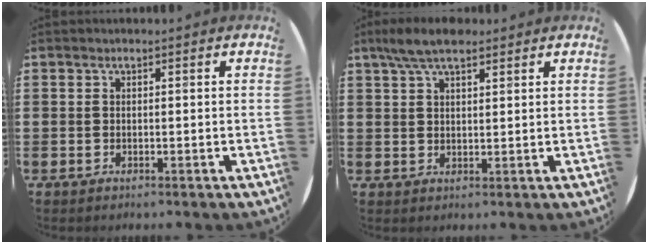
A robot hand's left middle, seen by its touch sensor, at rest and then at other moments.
{"total": 5.6, "force": [4.2, 1.9, 3.1], "torque": [-0.061, 0.002, 0.076]}